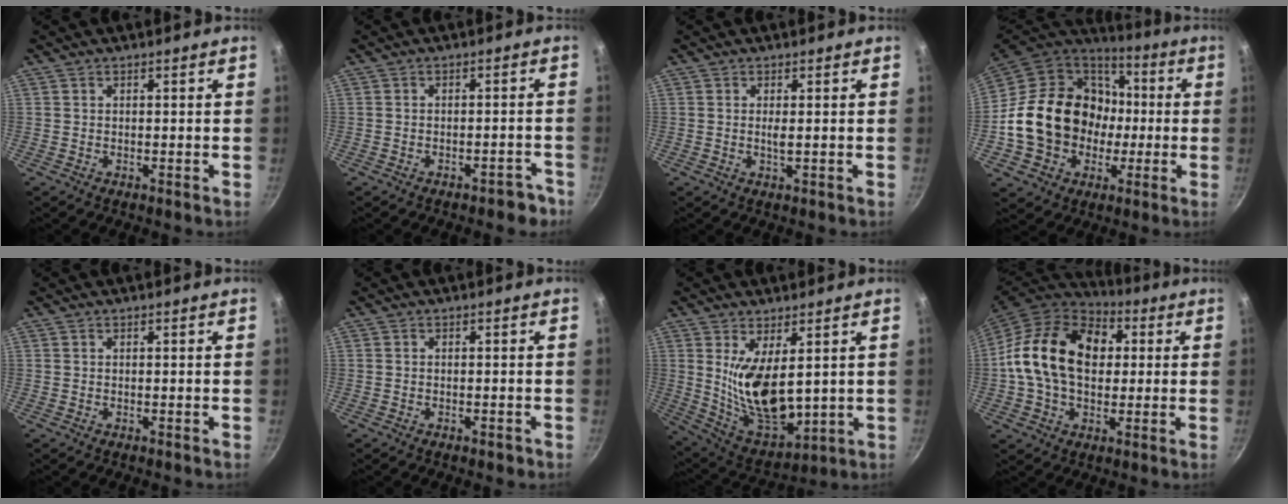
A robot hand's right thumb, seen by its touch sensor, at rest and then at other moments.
{"total": 3.8, "force": [-2.8, 1.9, 1.7], "torque": [0.002, 0.047, -0.013]}
{"total": 1.2, "force": [0.1, 0.1, 1.2], "torque": [-0.023, -0.003, 0.001]}
{"total": 23.8, "force": [-1.5, 19.7, 13.2], "torque": [-0.211, 0.047, -0.011]}
{"total": 0.0}
{"total": 1.2, "force": [-0.7, 0.7, 0.7], "torque": [-0.011, 0.005, -0.008]}
{"total": 13.9, "force": [3.1, 6.7, 11.8], "torque": [-0.192, -0.049, 0.081]}
{"total": 20.2, "force": [2.6, 14.4, 14.0], "torque": [-0.218, 0.026, 0.030]}